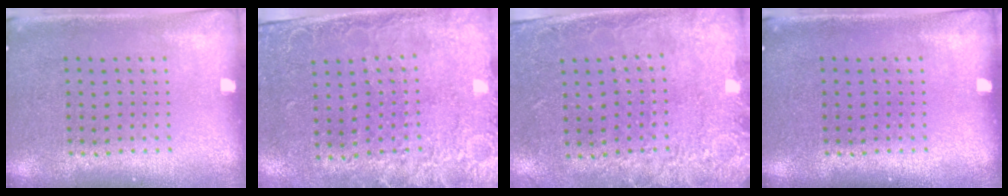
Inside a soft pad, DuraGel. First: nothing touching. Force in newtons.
{"total": 2.5, "press": 2.1, "slide": 1.4}
{"total": 2.8, "press": 2.0, "slide": 1.9}
{"total": 0.0}